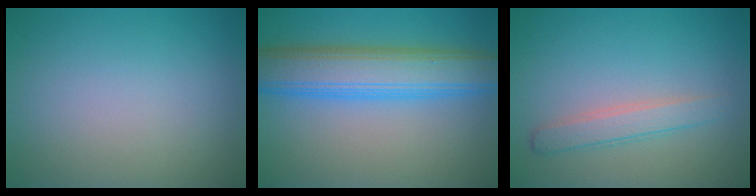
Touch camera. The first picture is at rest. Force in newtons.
{"total": 7.7, "press": 7.7, "slide": 0.1}
{"total": 2.2, "press": 2.2, "slide": 0.1}